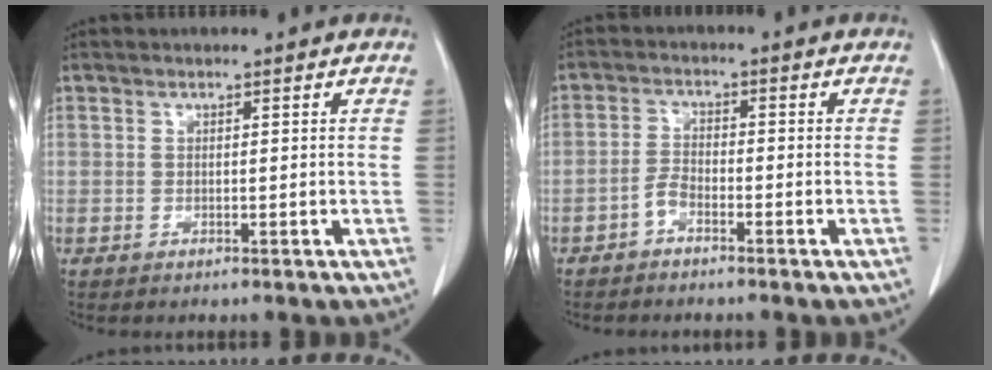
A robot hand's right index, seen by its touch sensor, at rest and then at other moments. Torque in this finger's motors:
{"motor_torque": [0.07, -0.06, 0.01, 0.02]}